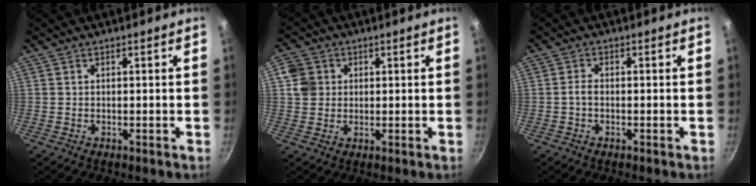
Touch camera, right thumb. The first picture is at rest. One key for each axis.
{"total": 5.5, "fx": 1.2, "fy": 4.9, "fz": 2.0, "tx": -0.023, "ty": 0.004, "tz": 0.021}
{"total": 1.7, "fx": -0.5, "fy": 1.0, "fz": 1.3, "tx": -0.023, "ty": 0.004, "tz": -0.012}